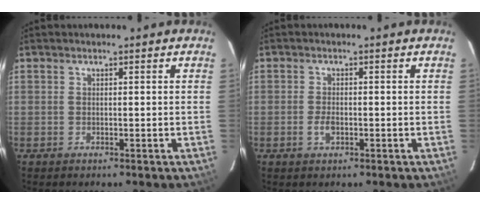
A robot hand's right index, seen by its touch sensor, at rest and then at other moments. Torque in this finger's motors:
{"motor_torque": [0.47, -0.13, 0.08, 0.01]}